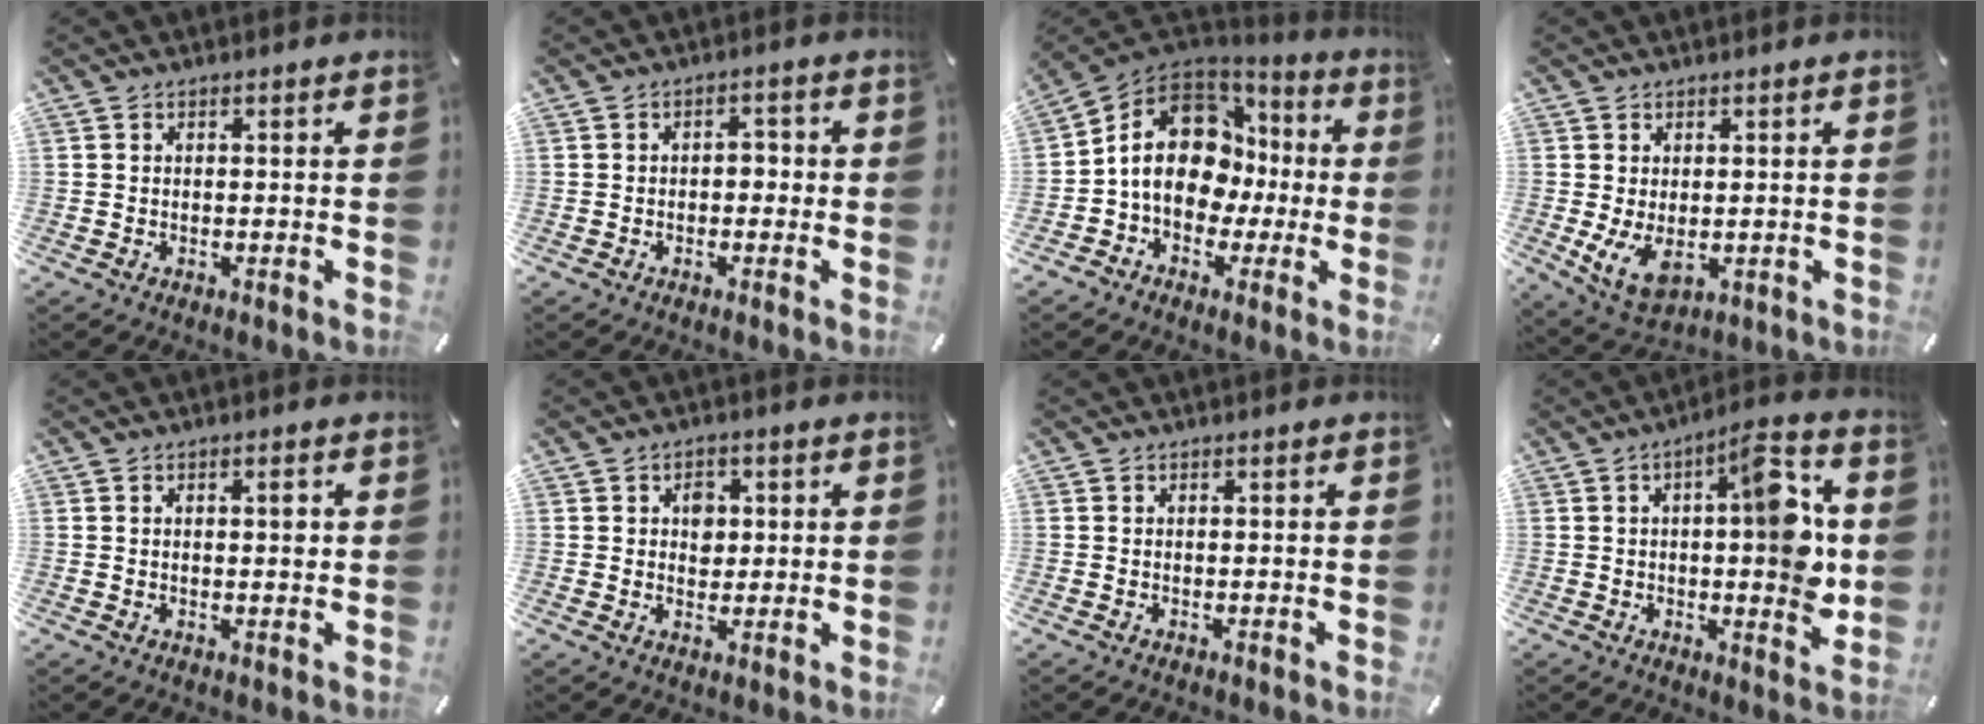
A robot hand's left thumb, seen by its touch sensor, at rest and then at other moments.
{"total": 2.5, "force": [-1.0, 1.6, 1.6], "torque": [-0.032, 0.012, -0.023]}
{"total": 15.9, "force": [1.3, 12.4, 9.9], "torque": [-0.182, 0.006, 0.027]}
{"total": 6.4, "force": [0.0, 4.1, 4.9], "torque": [-0.101, -0.011, 0.000]}
{"total": 2.1, "force": [0.5, 0.8, 1.8], "torque": [-0.020, -0.001, 0.003]}
{"total": 4.5, "force": [0.8, 3.7, 2.4], "torque": [-0.021, -0.005, 0.006]}
{"total": 0.0}
{"total": 14.6, "force": [2.0, 4.5, 13.8], "torque": [-0.176, -0.009, 0.025]}